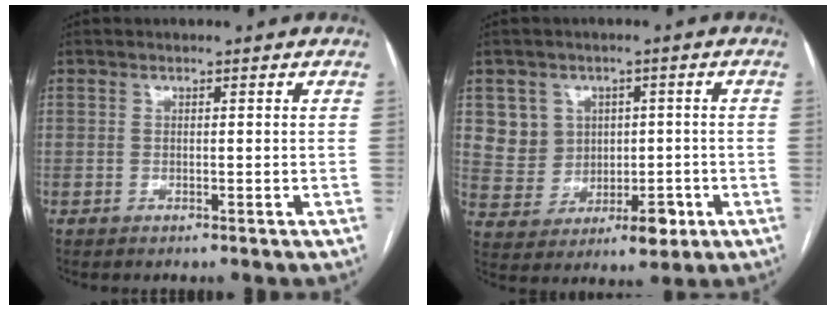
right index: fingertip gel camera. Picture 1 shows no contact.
{"total": 1.1, "force": [-0.3, 0.7, 0.7], "torque": [-0.011, 0.006, -0.003]}